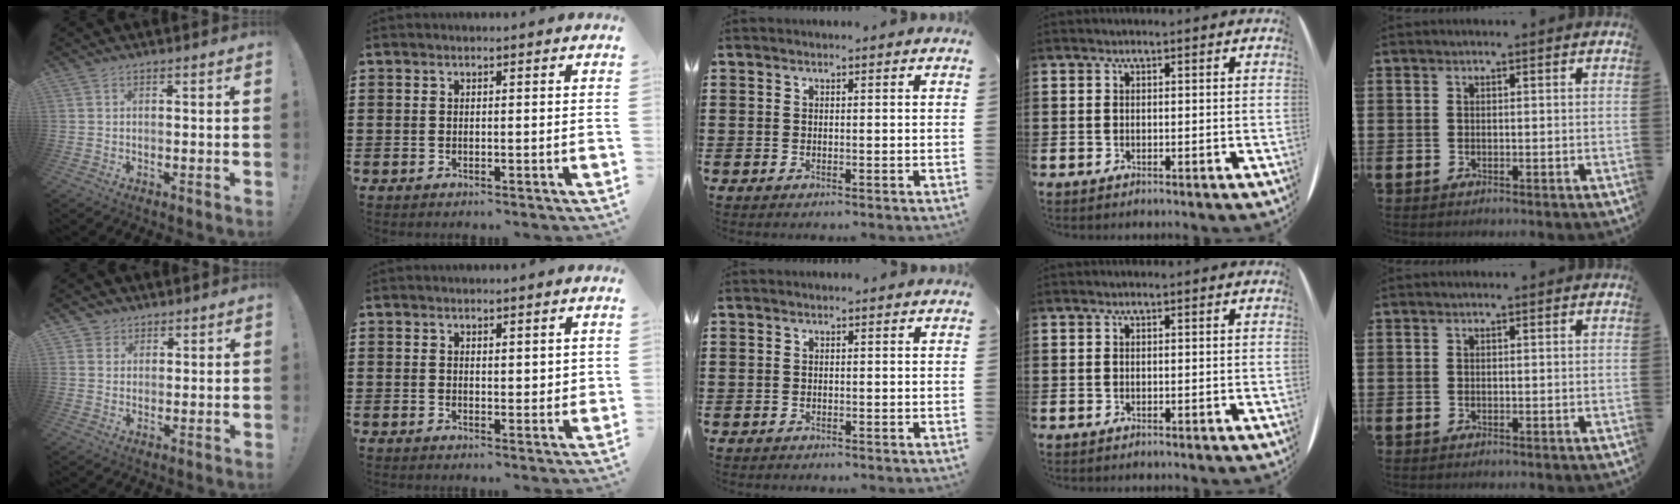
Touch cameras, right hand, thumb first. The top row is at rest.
{"thumb": {"total": 3.5, "force": [2.2, 2.7, 0.1], "torque": [0.001, -0.009, 0.039]}, "index": {"total": 1.6, "force": [1.3, 0.8, 0.5], "torque": [-0.004, 0.003, 0.022]}, "middle": {"total": 0.6, "force": [-0.6, 0.2, 0.0], "torque": [-0.002, 0.000, -0.012]}}